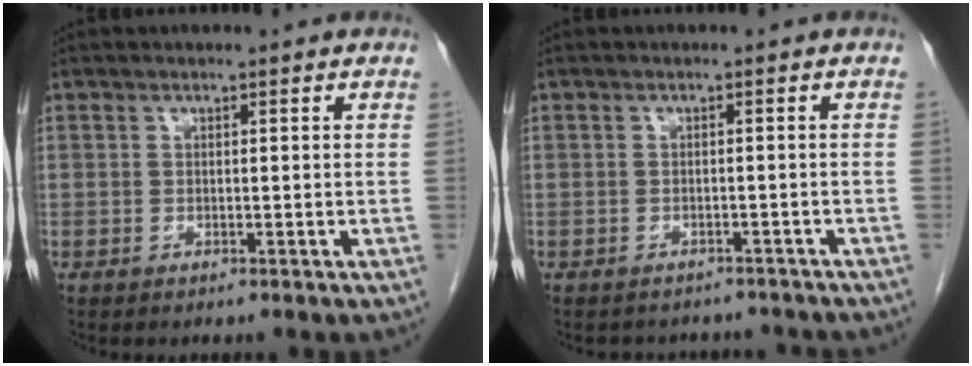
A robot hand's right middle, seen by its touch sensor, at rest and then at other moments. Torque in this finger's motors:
{"motor_torque": [-0.34, -0.35, -0.06, -0.02]}